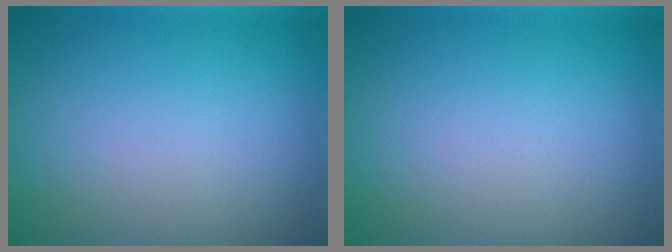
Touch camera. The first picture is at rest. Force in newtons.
{"total": 0.0}